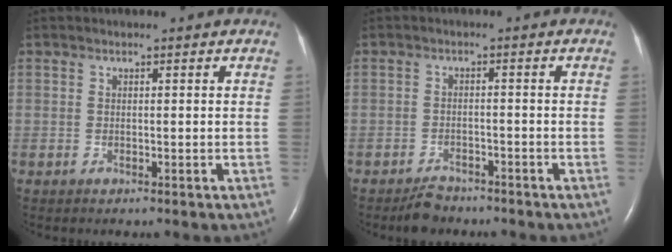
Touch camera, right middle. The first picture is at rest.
{"total": 3.3, "force": [-3.0, 1.3, 0.8], "torque": [-0.024, -0.003, -0.049]}